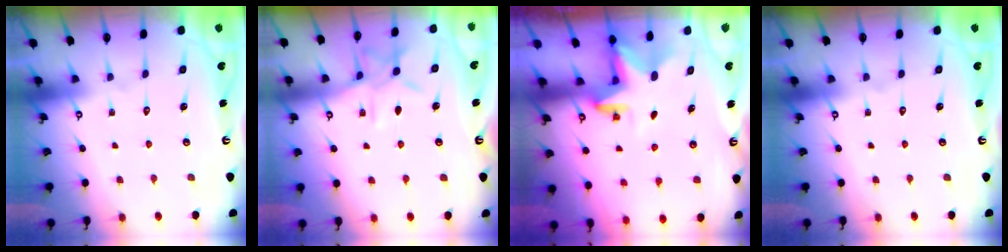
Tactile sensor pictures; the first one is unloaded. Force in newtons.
{"total": 8.8, "press": 8.8, "slide": 0.4}
{"total": 2.8, "press": 2.8, "slide": 0.1}
{"total": 0.0}